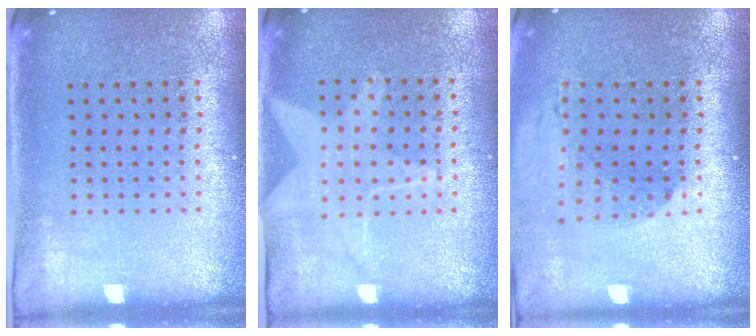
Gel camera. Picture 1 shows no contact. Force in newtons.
{"total": 1.1, "press": 1.0, "slide": 0.4}
{"total": 1.3, "press": 1.3, "slide": 0.4}